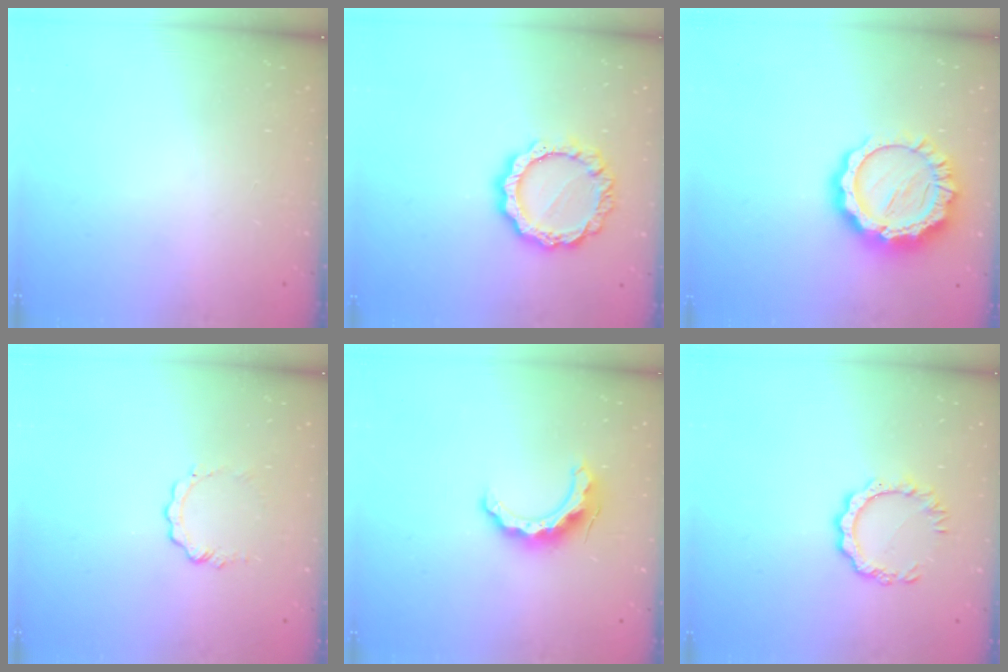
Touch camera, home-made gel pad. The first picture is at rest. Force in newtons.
{"total": 12.3, "press": 12.3, "slide": 0.9}
{"total": 15.3, "press": 15.2, "slide": 1.2}
{"total": 3.9, "press": 3.9, "slide": 0.5}
{"total": 10.5, "press": 10.5, "slide": 0.6}
{"total": 7.8, "press": 7.8, "slide": 0.8}